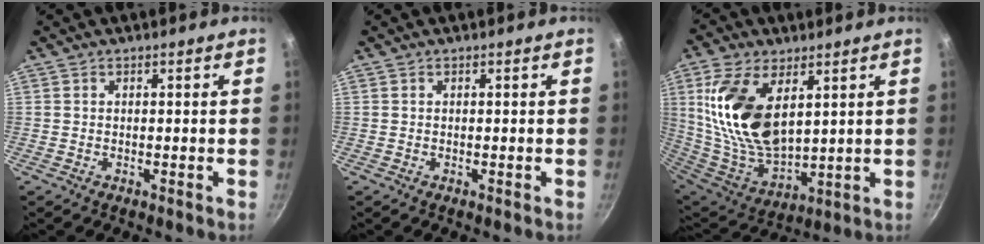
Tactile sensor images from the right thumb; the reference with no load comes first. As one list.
[{"total": 0.0}, {"total": 19.4, "force": [6.3, 10.6, 14.9], "torque": [-0.285, -0.042, 0.136]}]